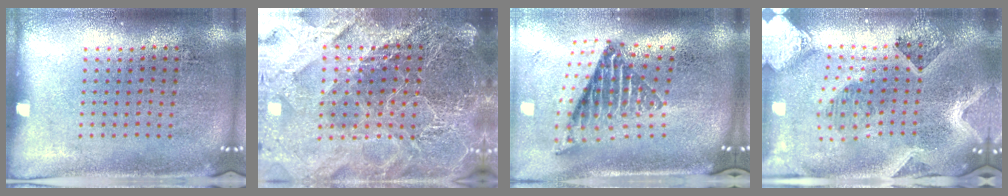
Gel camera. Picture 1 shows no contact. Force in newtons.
{"total": 5.9, "press": 5.2, "slide": 2.8}
{"total": 2.2, "press": 1.5, "slide": 1.6}
{"total": 3.9, "press": 3.1, "slide": 2.4}